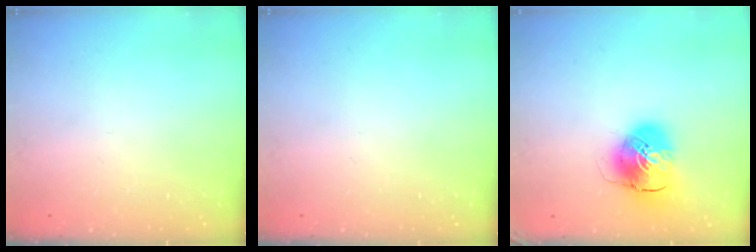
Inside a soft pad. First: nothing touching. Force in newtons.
{"total": 0.0}
{"total": 10.5, "press": 10.4, "slide": 1.8}